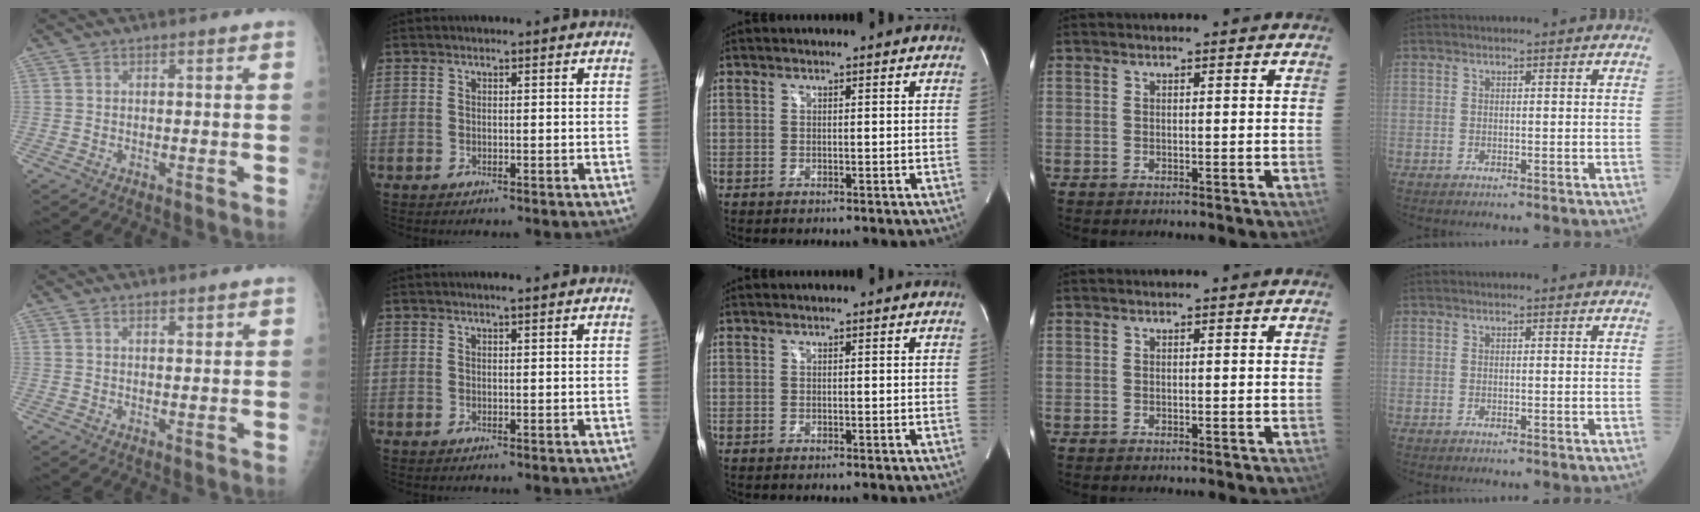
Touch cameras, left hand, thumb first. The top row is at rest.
{"thumb": {"total": 1.0, "force": [0.7, 0.4, 0.6], "torque": [-0.001, -0.003, 0.011]}, "index": {"total": 1.0, "force": [0.9, -0.1, 0.5], "torque": [-0.012, -0.002, 0.017]}}